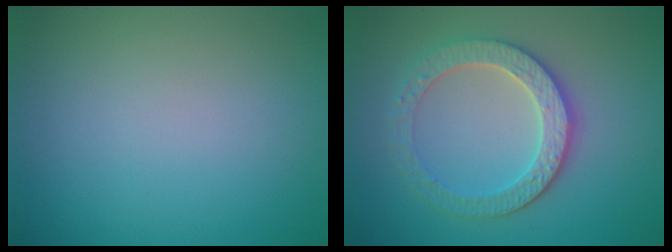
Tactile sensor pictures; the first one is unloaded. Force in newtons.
{"total": 4.2, "press": 3.8, "slide": 1.8}